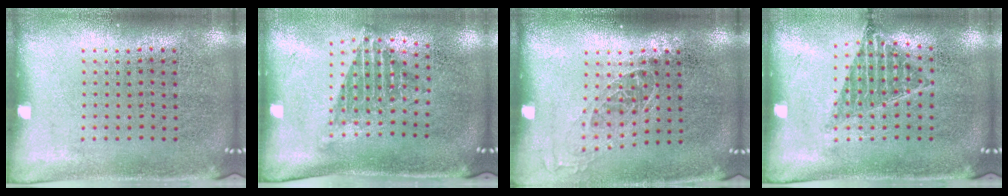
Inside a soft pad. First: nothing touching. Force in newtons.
{"total": 1.3, "press": 1.0, "slide": 0.9}
{"total": 1.1, "press": 0.9, "slide": 0.5}
{"total": 0.9, "press": 0.9, "slide": 0.1}